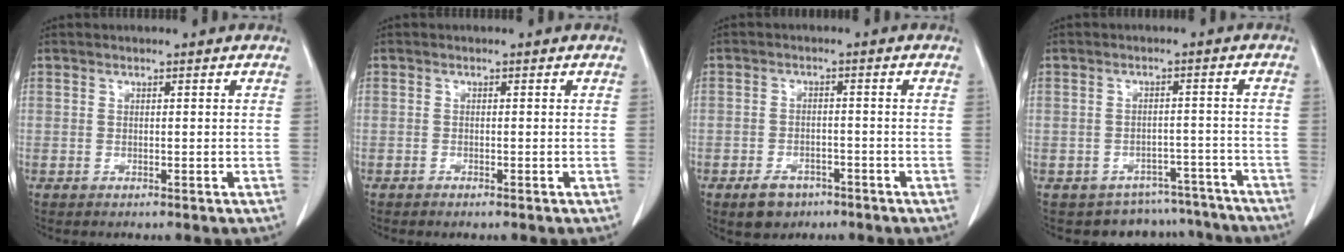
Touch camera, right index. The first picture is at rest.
{"total": 0.7, "force": [-0.5, 0.1, 0.4], "torque": [-0.010, -0.002, -0.008]}
{"total": 4.5, "force": [-3.0, 2.9, 1.8], "torque": [-0.034, 0.003, -0.041]}
{"total": 9.6, "force": [-8.4, 4.6, -0.2], "torque": [0.023, 0.035, -0.092]}